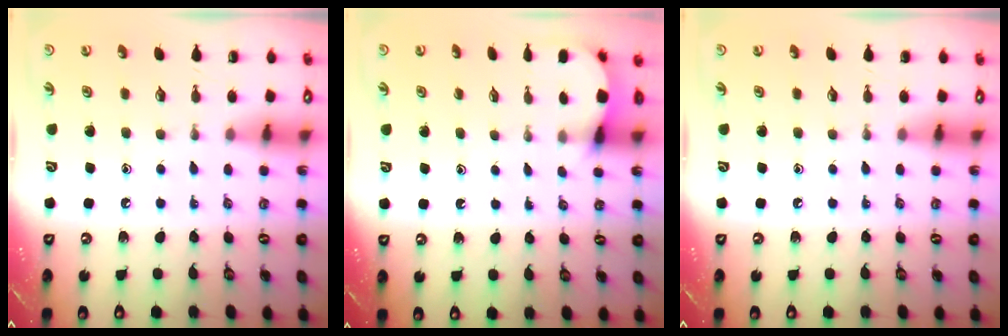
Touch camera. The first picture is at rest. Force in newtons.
{"total": 2.1, "press": 2.1, "slide": 0.1}
{"total": 0.0}